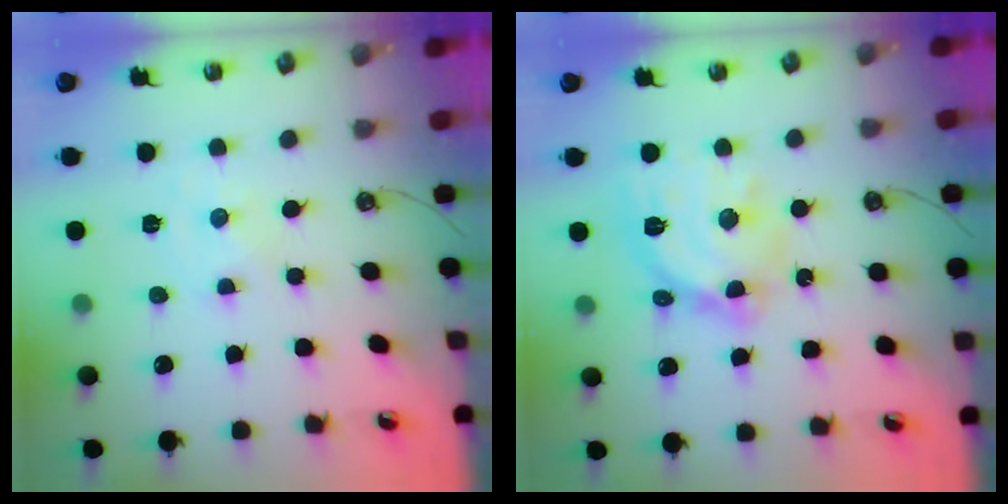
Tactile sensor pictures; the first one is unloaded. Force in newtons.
{"total": 17.2, "press": 17.2, "slide": 1.4}